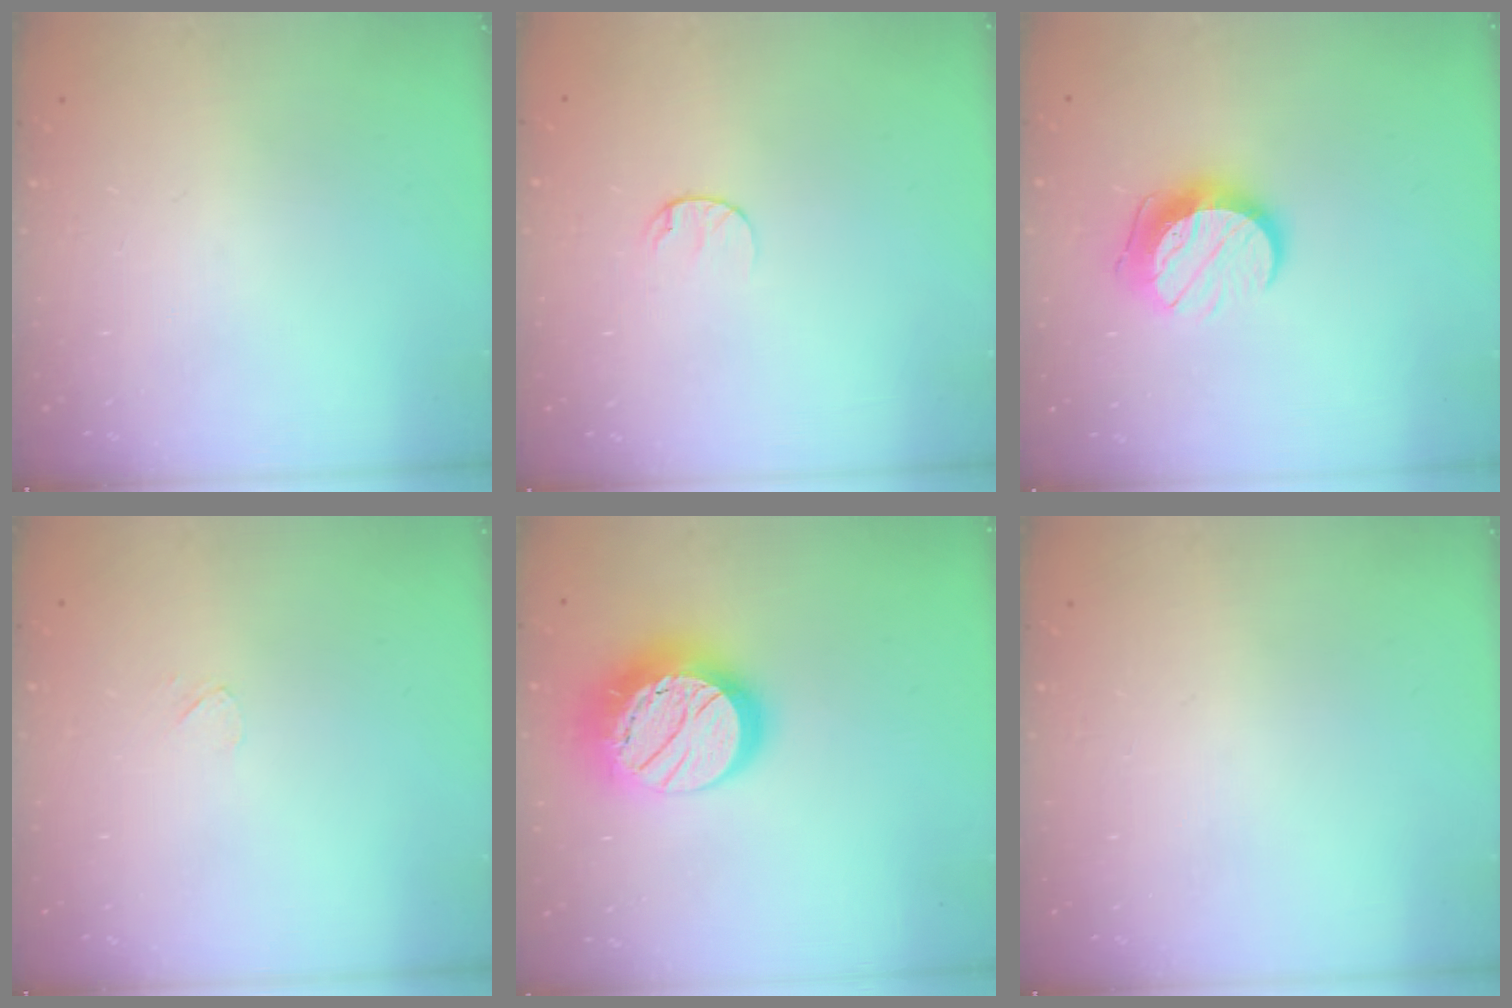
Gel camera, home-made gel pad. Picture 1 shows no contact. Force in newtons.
{"total": 6.3, "press": 6.3, "slide": 0.6}
{"total": 11.0, "press": 11.0, "slide": 0.3}
{"total": 3.3, "press": 3.3, "slide": 0.4}
{"total": 19.5, "press": 19.4, "slide": 1.4}
{"total": 0.0}